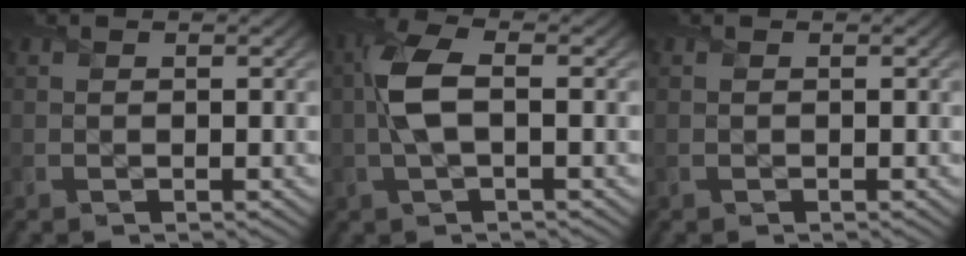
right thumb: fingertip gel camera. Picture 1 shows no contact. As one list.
[{"total": 5.6, "force": [0.1, 2.1, 5.1], "torque": [-0.124, 0.006, -0.003]}, {"total": 0.0}]